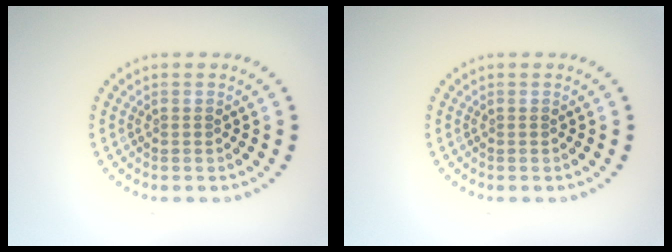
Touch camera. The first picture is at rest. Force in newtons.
{"total": 0.0}